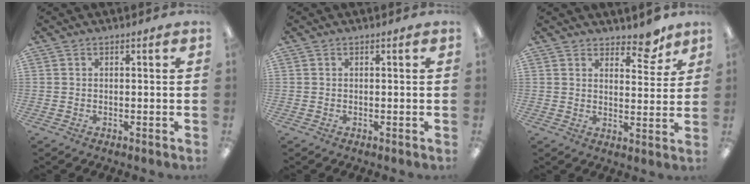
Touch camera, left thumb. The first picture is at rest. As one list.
[{"total": 0.0}, {"total": 7.3, "force": [5.9, 3.0, 3.0], "torque": [-0.019, -0.041, 0.100]}]